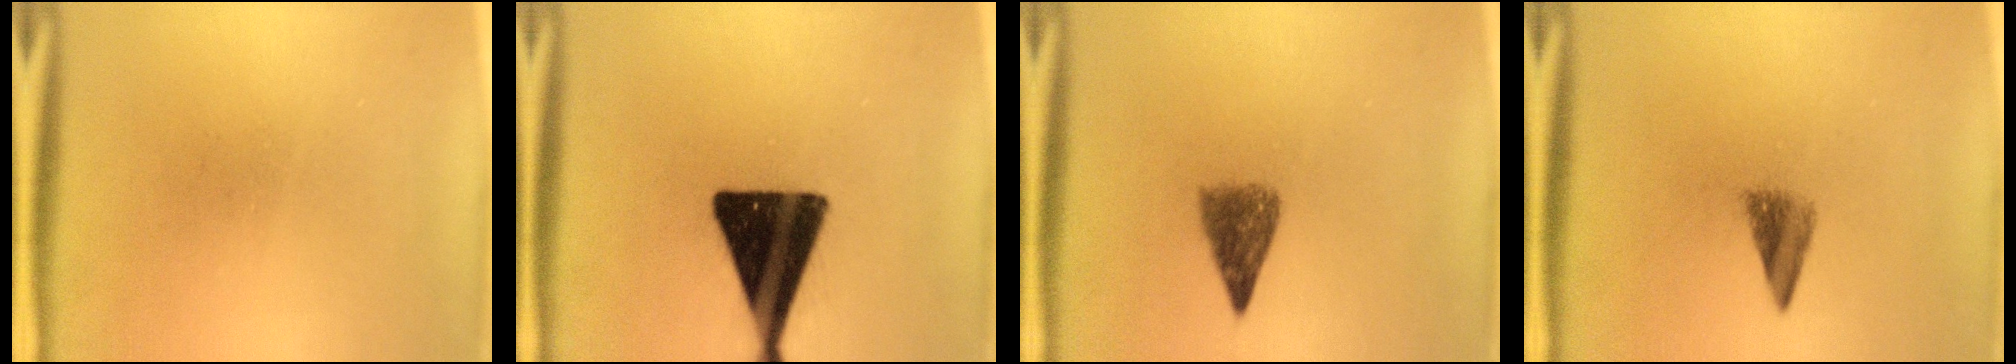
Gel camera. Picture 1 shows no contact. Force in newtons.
{"total": 19.1}
{"total": 4.1}
{"total": 2.9}